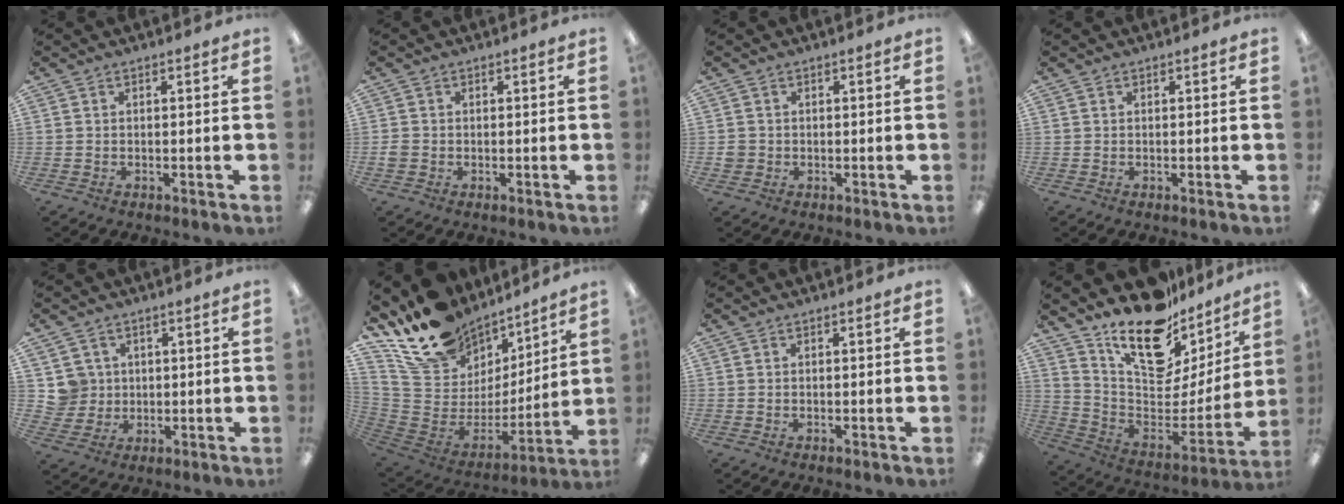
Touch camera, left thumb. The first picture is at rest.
{"total": 1.7, "force": [-0.3, 1.6, 0.6], "torque": [-0.010, 0.004, -0.007]}
{"total": 2.2, "force": [-0.2, 2.1, 0.4], "torque": [-0.008, 0.004, -0.004]}
{"total": 0.0}
{"total": 5.6, "force": [2.1, 5.2, -0.2], "torque": [-0.007, -0.001, 0.041]}
{"total": 18.1, "force": [14.4, 10.0, 4.4], "torque": [-0.105, -0.106, 0.274]}
{"total": 0.0}
{"total": 19.9, "force": [15.4, 8.6, 9.1], "torque": [-0.154, -0.121, 0.272]}